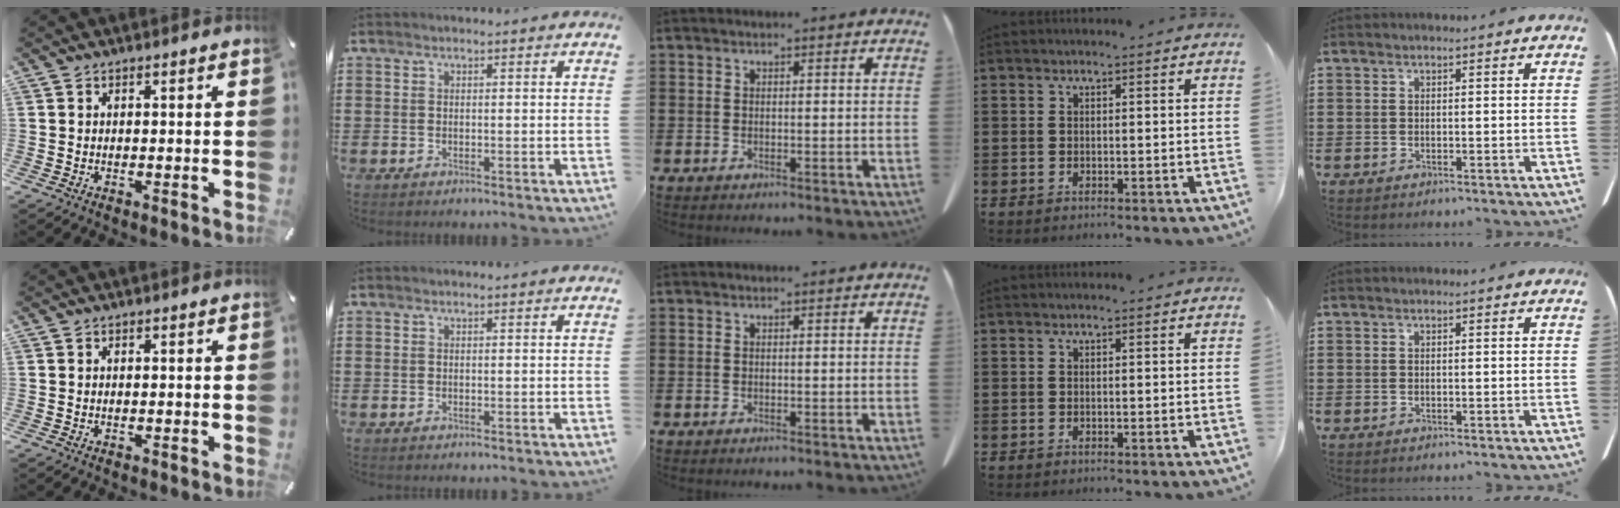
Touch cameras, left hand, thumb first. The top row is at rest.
{}